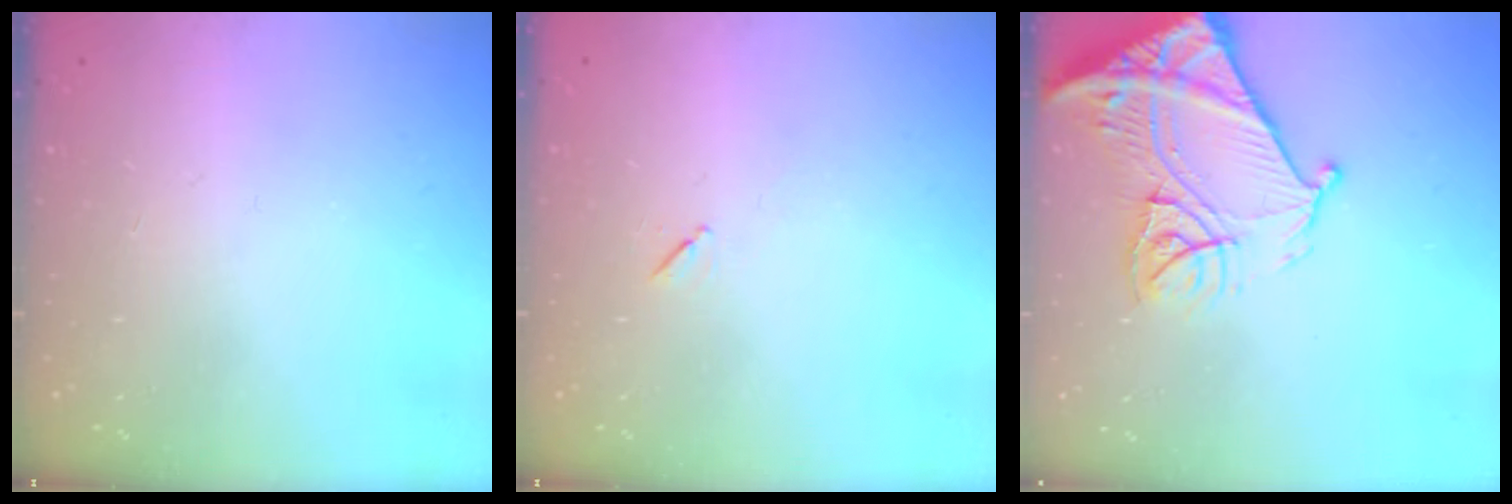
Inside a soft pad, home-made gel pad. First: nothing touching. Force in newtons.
{"total": 4.3, "press": 3.9, "slide": 1.8}
{"total": 19.3, "press": 19.2, "slide": 2.2}